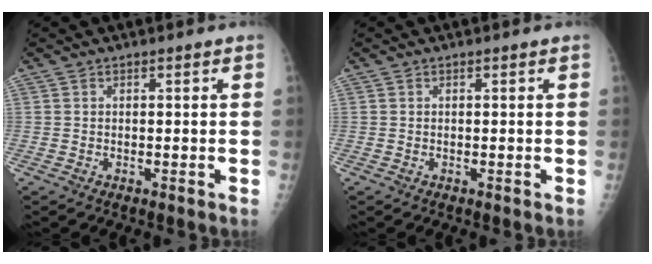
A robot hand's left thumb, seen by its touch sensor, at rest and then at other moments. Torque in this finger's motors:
{"motor_torque": [0.00, 0.00, -0.03, -0.06, 0.00]}